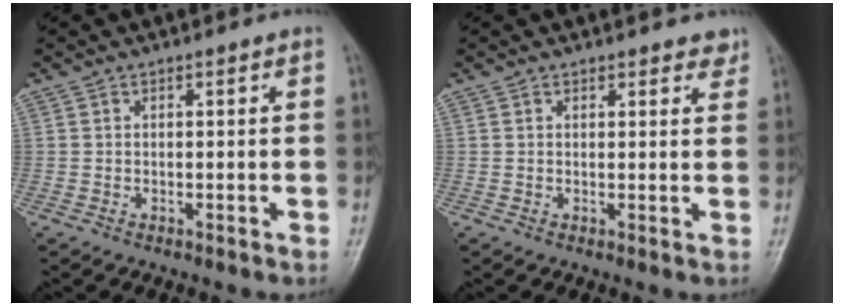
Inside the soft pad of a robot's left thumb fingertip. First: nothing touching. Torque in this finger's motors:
{"motor_torque": [-0.07, -0.07, -0.14, -0.09, 0.03]}